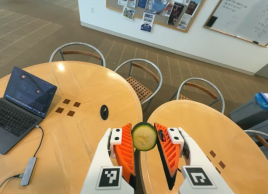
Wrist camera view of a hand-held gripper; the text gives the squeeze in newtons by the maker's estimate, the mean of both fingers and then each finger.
{"total": 9.4, "left": 9.4, "right": 9.5}